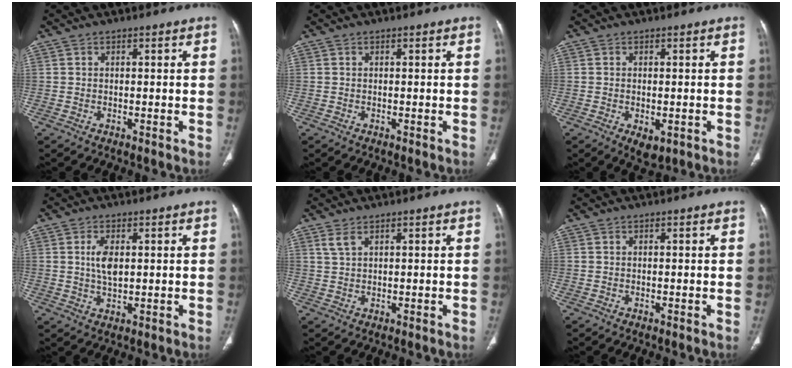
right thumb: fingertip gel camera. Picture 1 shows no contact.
{"total": 0.0}
{"total": 3.7, "force": [-1.3, 2.0, 2.9], "torque": [-0.042, -0.007, -0.010]}
{"total": 4.5, "force": [0.9, 2.3, 3.8], "torque": [-0.074, -0.004, 0.017]}
{"total": 1.9, "force": [1.2, 0.6, 1.3], "torque": [-0.033, 0.004, 0.034]}
{"total": 0.0}